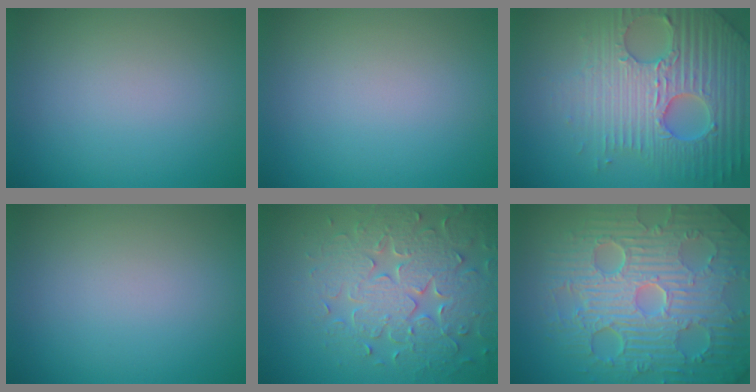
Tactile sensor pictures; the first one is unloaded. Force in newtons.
{"total": 0.0}
{"total": 7.4, "press": 7.1, "slide": 1.8}
{"total": 0.0}
{"total": 7.1, "press": 5.8, "slide": 4.2}
{"total": 11.4, "press": 7.3, "slide": 8.7}